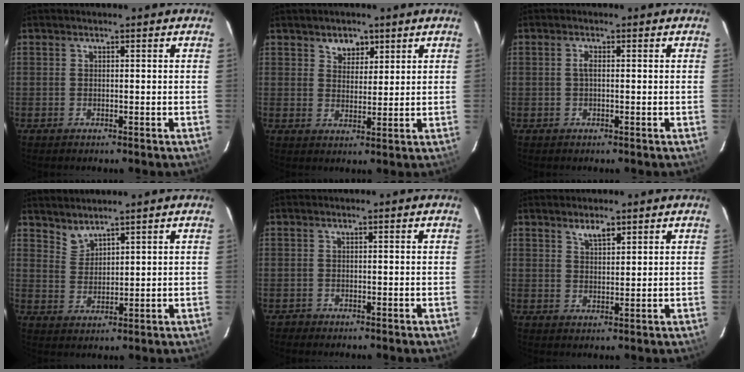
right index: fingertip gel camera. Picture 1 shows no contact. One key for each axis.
{"total": 4.0, "fx": 2.6, "fy": 2.7, "fz": 1.5, "tx": -0.015, "ty": 0.002, "tz": 0.044}
{"total": 1.1, "fx": 0.0, "fy": 0.3, "fz": 1.1, "tx": -0.022, "ty": 0.004, "tz": -0.003}
{"total": 3.6, "fx": 3.5, "fy": 0.7, "fz": 0.8, "tx": -0.014, "ty": 0.000, "tz": 0.070}
{"total": 0.8, "fx": -0.6, "fy": 0.4, "fz": -0.2, "tx": 0.002, "ty": 0.003, "tz": -0.012}
{"total": 3.1, "fx": 2.3, "fy": 1.1, "fz": 1.8, "tx": -0.030, "ty": 0.004, "tz": 0.042}